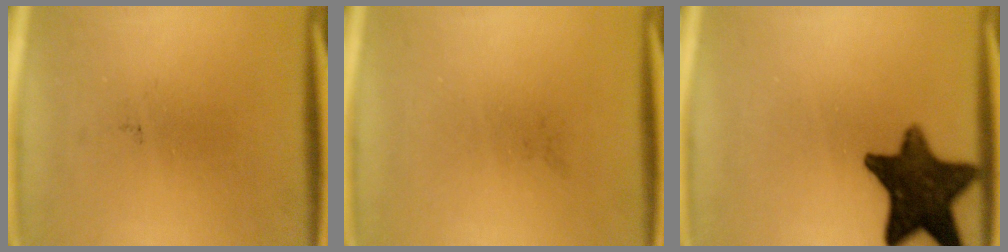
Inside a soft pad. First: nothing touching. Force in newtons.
{"total": 0.0}
{"total": 14.0}